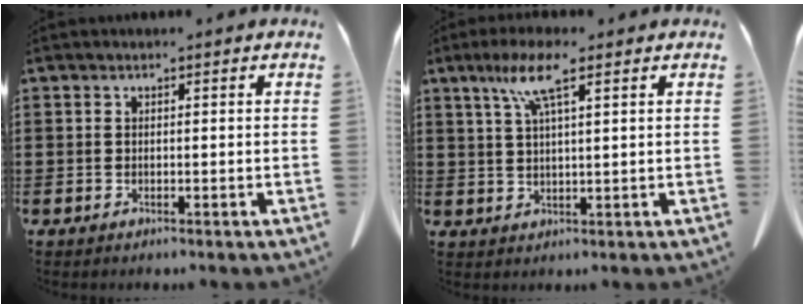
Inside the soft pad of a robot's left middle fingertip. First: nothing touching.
{"total": 6.7, "force": [3.6, 0.9, 5.5], "torque": [-0.118, 0.010, 0.061]}